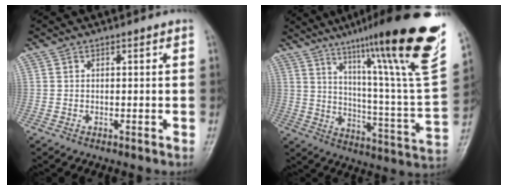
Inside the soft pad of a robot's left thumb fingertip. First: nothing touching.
{"total": 29.1, "force": [17.7, 2.8, 23.0], "torque": [-0.312, -0.068, 0.264]}